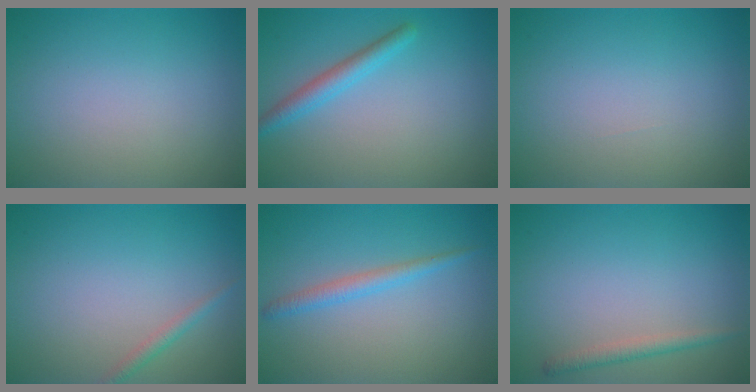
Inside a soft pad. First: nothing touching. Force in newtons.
{"total": 2.3, "press": 2.3, "slide": 0.1}
{"total": 0.0}
{"total": 1.2, "press": 1.2, "slide": 0.0}
{"total": 1.8, "press": 1.8, "slide": 0.1}
{"total": 1.5, "press": 1.5, "slide": 0.1}